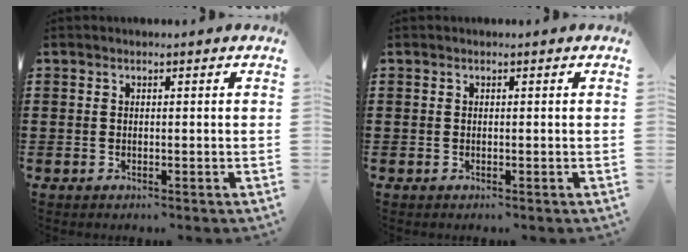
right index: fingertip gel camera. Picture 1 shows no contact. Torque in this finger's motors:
{"motor_torque": [0.00, 0.00, 0.00, 0.00]}